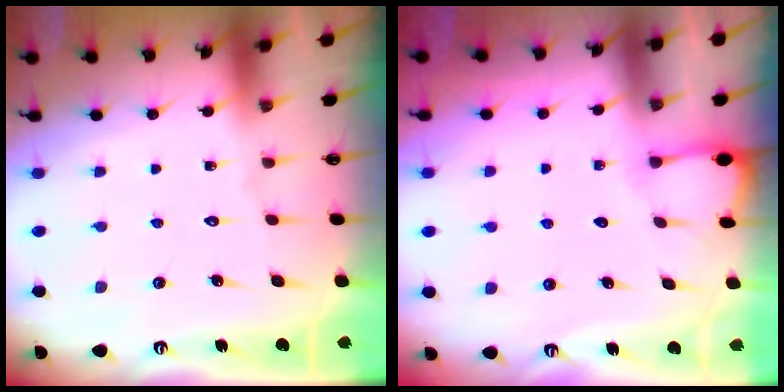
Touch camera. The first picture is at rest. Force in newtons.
{"total": 2.7, "press": 2.7, "slide": 0.3}